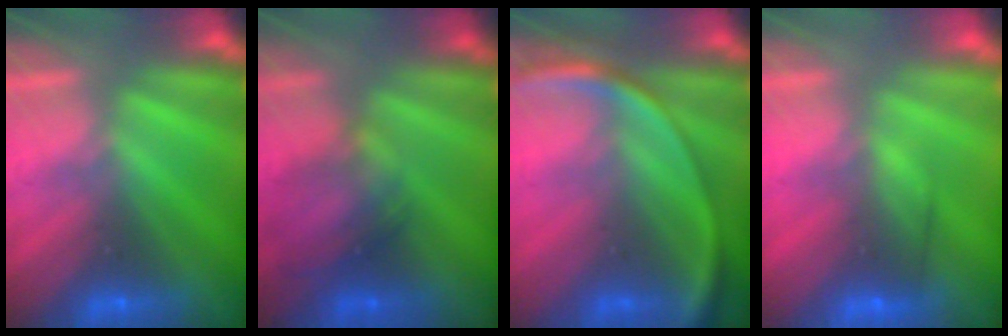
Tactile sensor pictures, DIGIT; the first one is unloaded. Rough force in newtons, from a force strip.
{"total": 2.0}
{"total": 2.7}
{"total": 2.8}